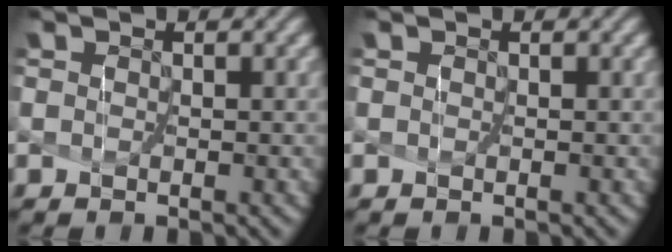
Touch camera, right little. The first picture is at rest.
{"total": 0.0}